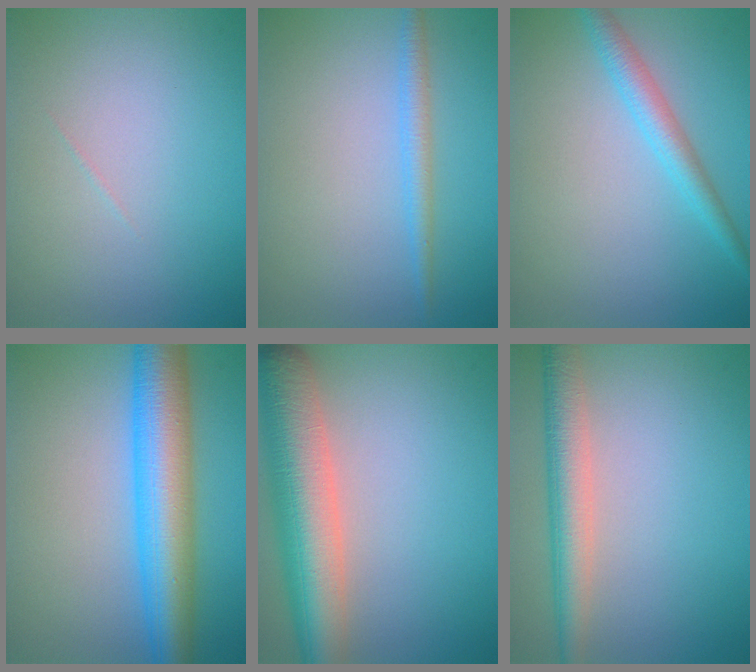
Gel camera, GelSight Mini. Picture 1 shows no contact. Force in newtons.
{"total": 1.8, "press": 1.8, "slide": 0.1}
{"total": 2.7, "press": 2.7, "slide": 0.1}
{"total": 8.6, "press": 8.6, "slide": 0.1}
{"total": 8.5, "press": 8.5, "slide": 0.4}
{"total": 4.3, "press": 4.3, "slide": 0.1}